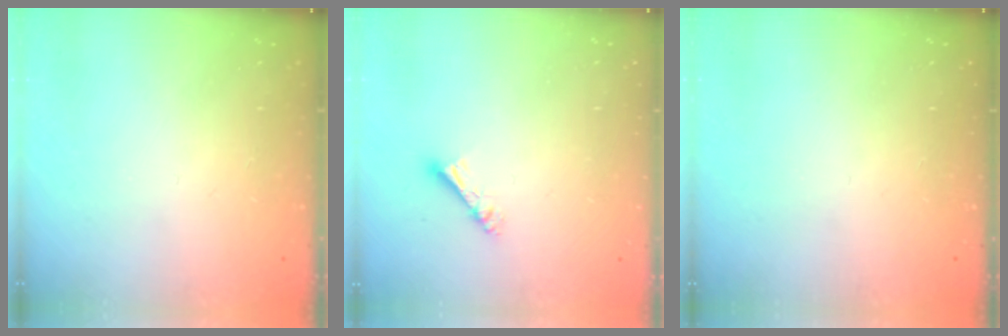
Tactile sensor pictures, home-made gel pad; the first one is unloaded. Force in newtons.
{"total": 3.7, "press": 3.7, "slide": 0.5}
{"total": 0.0}